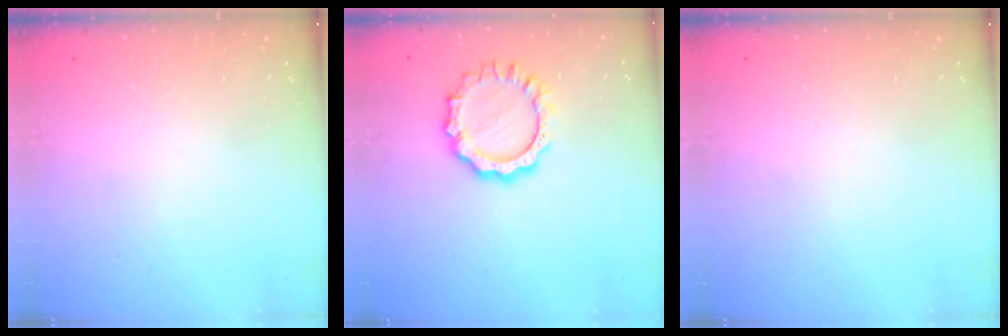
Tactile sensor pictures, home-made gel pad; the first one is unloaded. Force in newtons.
{"total": 8.9, "press": 8.9, "slide": 0.6}
{"total": 0.0}